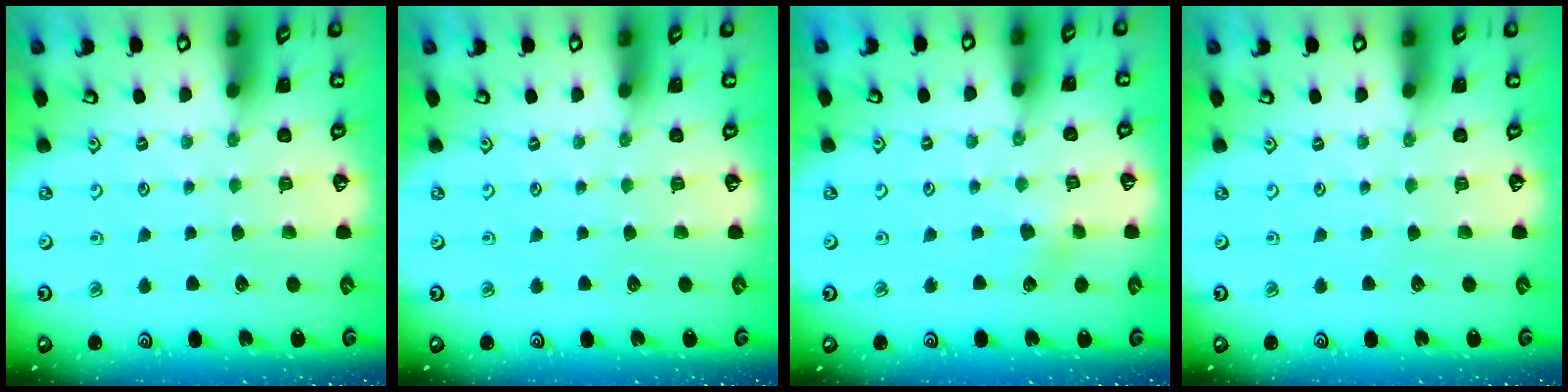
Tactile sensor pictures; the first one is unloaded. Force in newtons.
{"total": 0.0}
{"total": 3.2, "press": 3.1, "slide": 0.5}
{"total": 0.0}